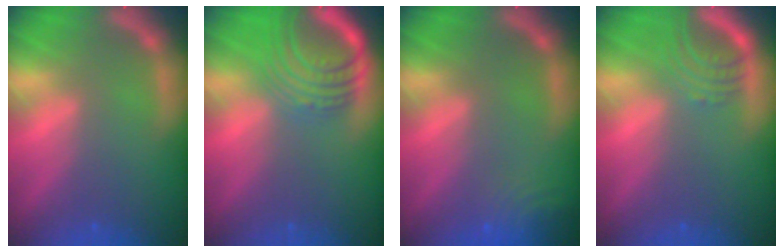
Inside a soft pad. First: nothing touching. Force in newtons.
{"total": 8.5}
{"total": 5.1}
{"total": 3.9}